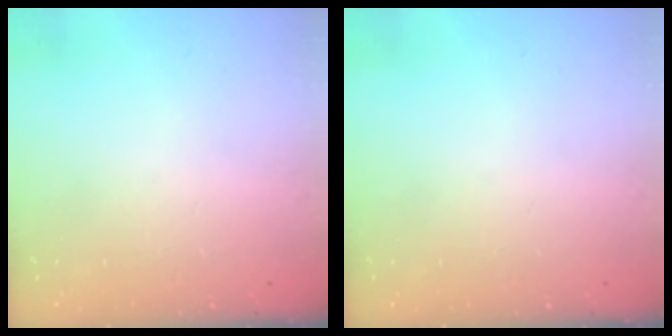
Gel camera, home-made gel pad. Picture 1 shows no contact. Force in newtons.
{"total": 0.0}